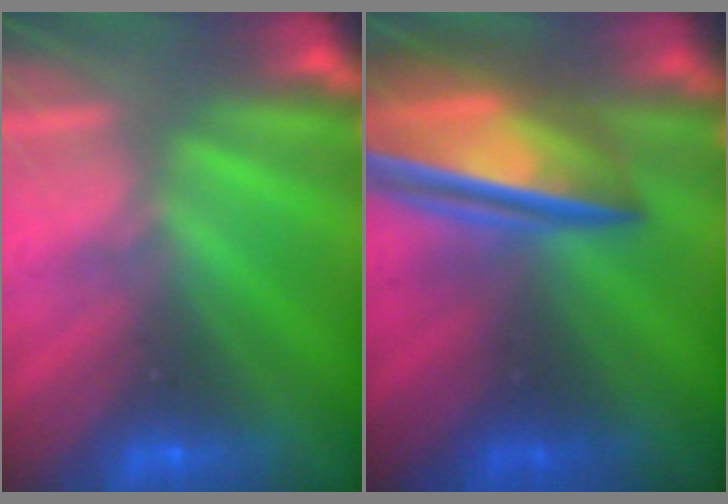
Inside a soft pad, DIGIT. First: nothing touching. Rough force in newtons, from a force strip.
{"total": 8.1}